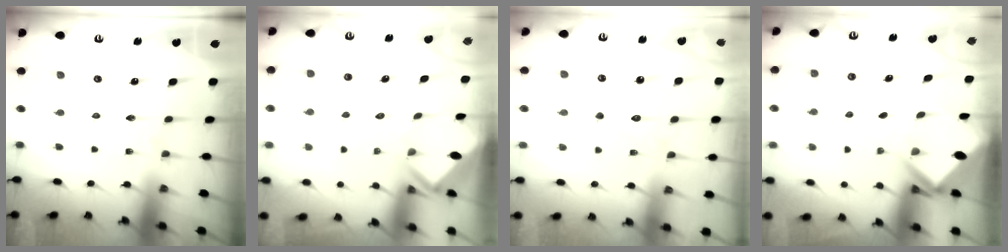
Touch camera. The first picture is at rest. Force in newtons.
{"total": 2.8, "press": 2.8, "slide": 0.2}
{"total": 9.6, "press": 9.6, "slide": 0.8}
{"total": 2.8, "press": 2.8, "slide": 0.1}